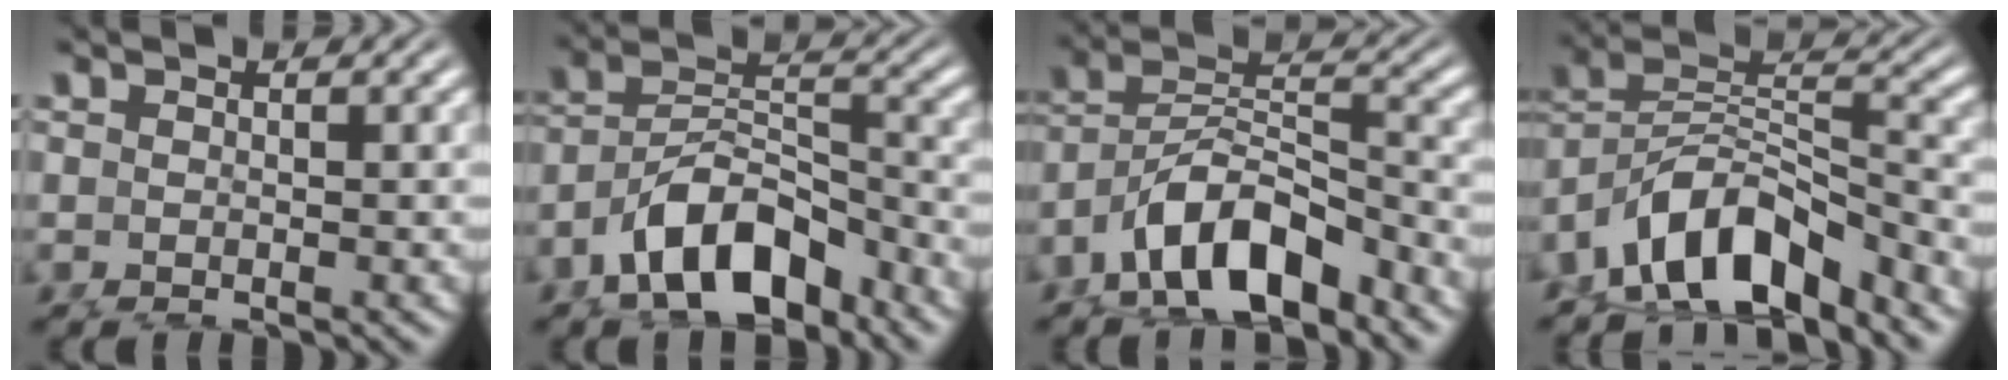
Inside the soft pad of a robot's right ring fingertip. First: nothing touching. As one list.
[{"total": 7.2, "force": [-4.0, 4.0, 4.5], "torque": [-0.075, -0.021, -0.059]}, {"total": 7.7, "force": [-3.4, 5.0, 4.8], "torque": [-0.092, -0.022, -0.052]}, {"total": 8.9, "force": [-4.1, 5.9, 5.3], "torque": [-0.109, -0.031, -0.061]}]